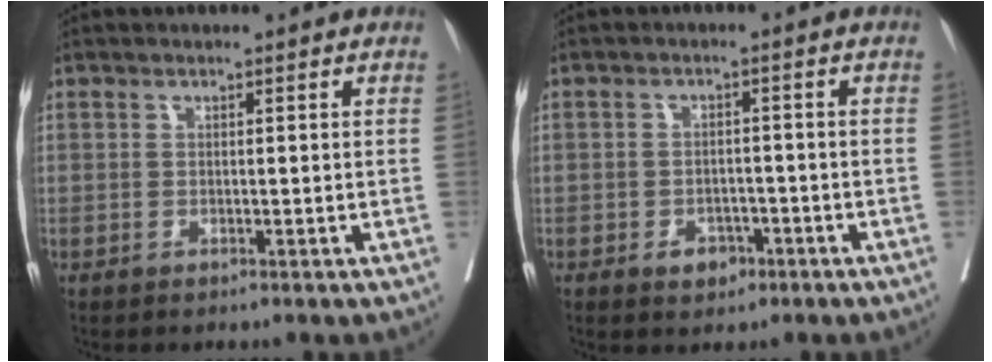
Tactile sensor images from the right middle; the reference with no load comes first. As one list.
[{"total": 3.3, "force": [-1.7, 2.3, 1.6], "torque": [-0.016, 0.007, -0.018]}]